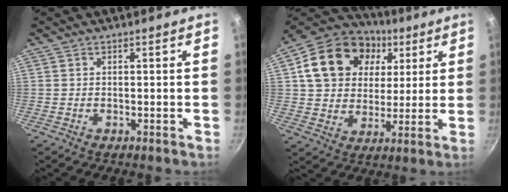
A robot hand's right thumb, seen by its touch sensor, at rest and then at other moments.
{"total": 20.4, "force": [6.3, 15.9, 11.1], "torque": [-0.180, 0.012, 0.101]}